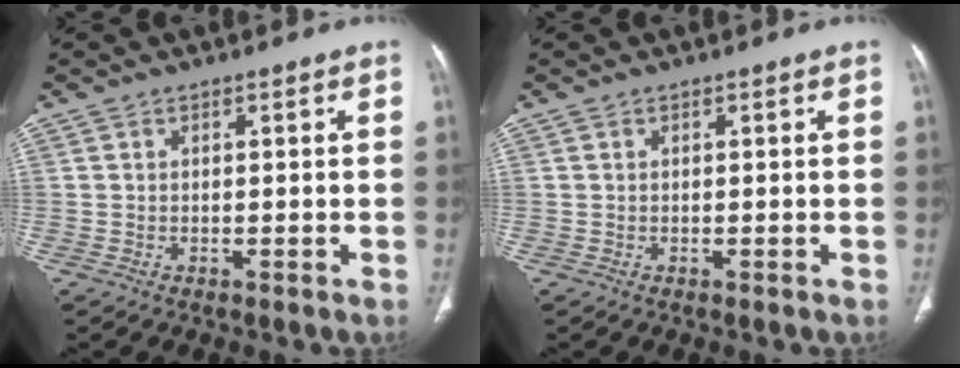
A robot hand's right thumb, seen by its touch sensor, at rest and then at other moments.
{"total": 0.0}